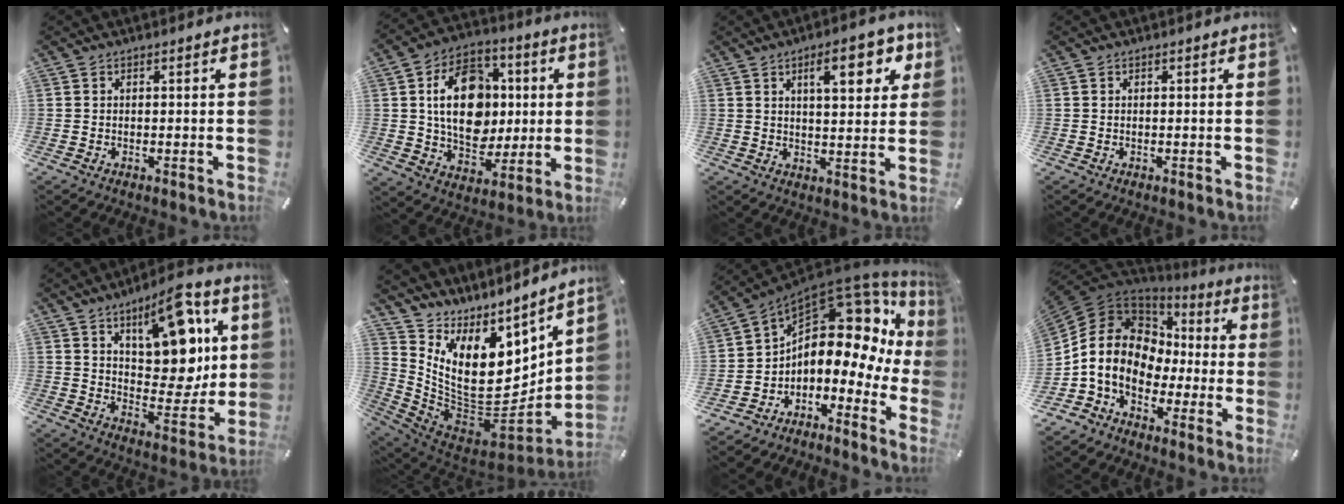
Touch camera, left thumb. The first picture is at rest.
{"total": 17.6, "force": [1.8, 13.5, 11.2], "torque": [-0.178, 0.007, 0.032]}
{"total": 11.1, "force": [5.1, 4.2, 8.9], "torque": [-0.115, -0.015, 0.078]}
{"total": 0.0}
{"total": 15.9, "force": [8.3, 7.7, 11.1], "torque": [-0.141, -0.049, 0.139]}
{"total": 17.3, "force": [2.8, 12.7, 11.4], "torque": [-0.229, -0.071, 0.061]}
{"total": 13.3, "force": [6.1, 8.5, 8.1], "torque": [-0.112, -0.072, 0.096]}
{"total": 14.1, "force": [-2.2, 12.0, 7.1], "torque": [-0.166, 0.003, -0.046]}